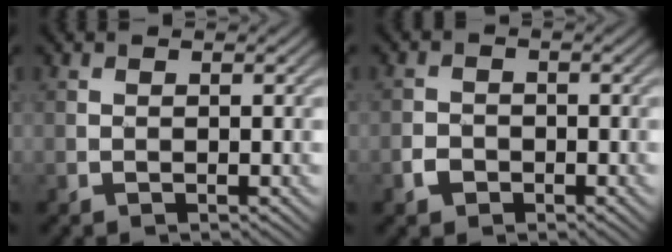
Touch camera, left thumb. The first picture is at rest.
{"total": 2.1, "force": [-1.1, 1.6, 0.8], "torque": [-0.015, 0.000, -0.026]}